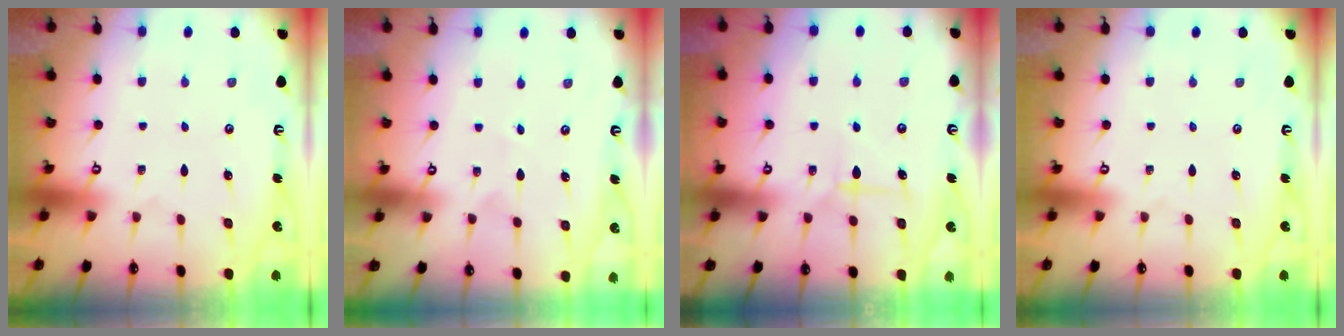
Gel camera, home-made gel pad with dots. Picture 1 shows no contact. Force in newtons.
{"total": 1.8, "press": 1.8, "slide": 0.4}
{"total": 7.2, "press": 7.1, "slide": 0.3}
{"total": 0.0}